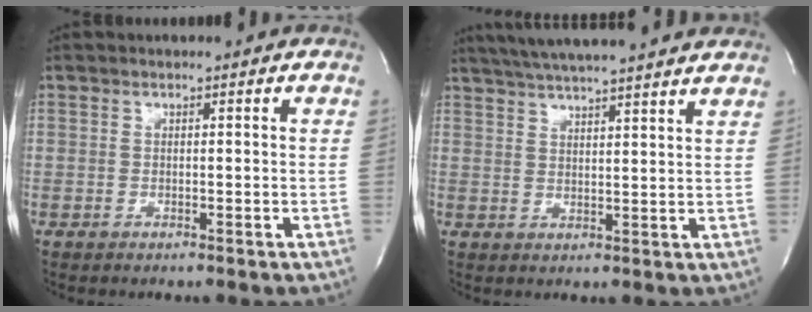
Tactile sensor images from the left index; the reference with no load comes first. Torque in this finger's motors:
{"motor_torque": [0.09, -0.15, 0.67, 0.12]}